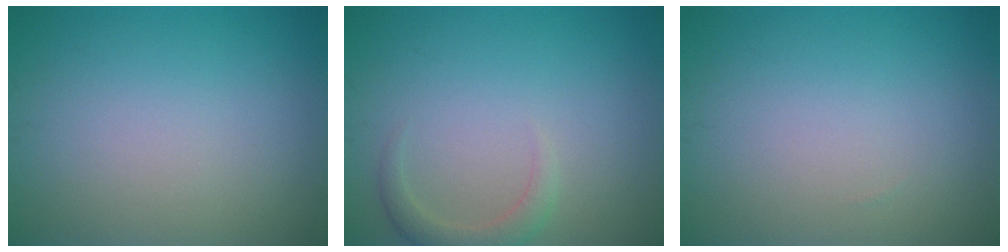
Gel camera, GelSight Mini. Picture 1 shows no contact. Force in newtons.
{"total": 2.0, "press": 2.0, "slide": 0.3}
{"total": 0.0}